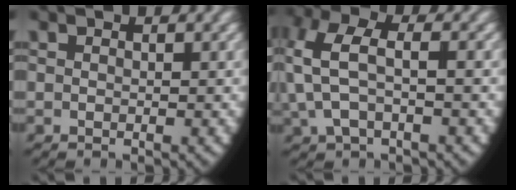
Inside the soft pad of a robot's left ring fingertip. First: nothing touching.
{"total": 6.0, "force": [1.1, 4.1, 4.2], "torque": [-0.113, 0.003, 0.017]}